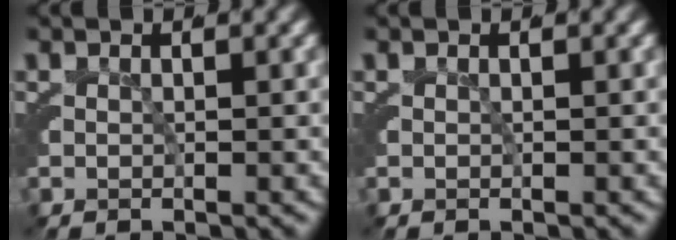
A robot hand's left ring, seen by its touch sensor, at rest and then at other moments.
{"total": 0.0}